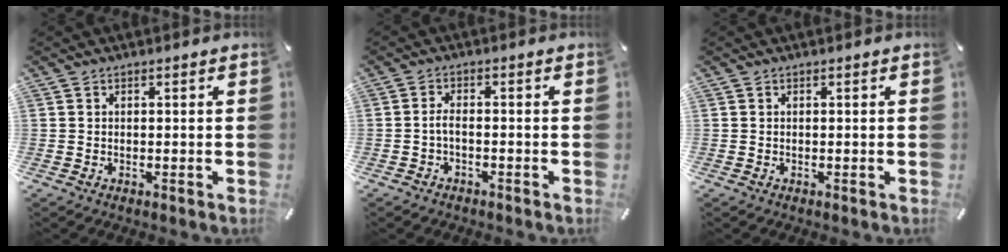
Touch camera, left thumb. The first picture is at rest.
{"total": 2.4, "force": [-1.2, 1.0, 1.9], "torque": [-0.049, 0.003, -0.027]}
{"total": 0.0}